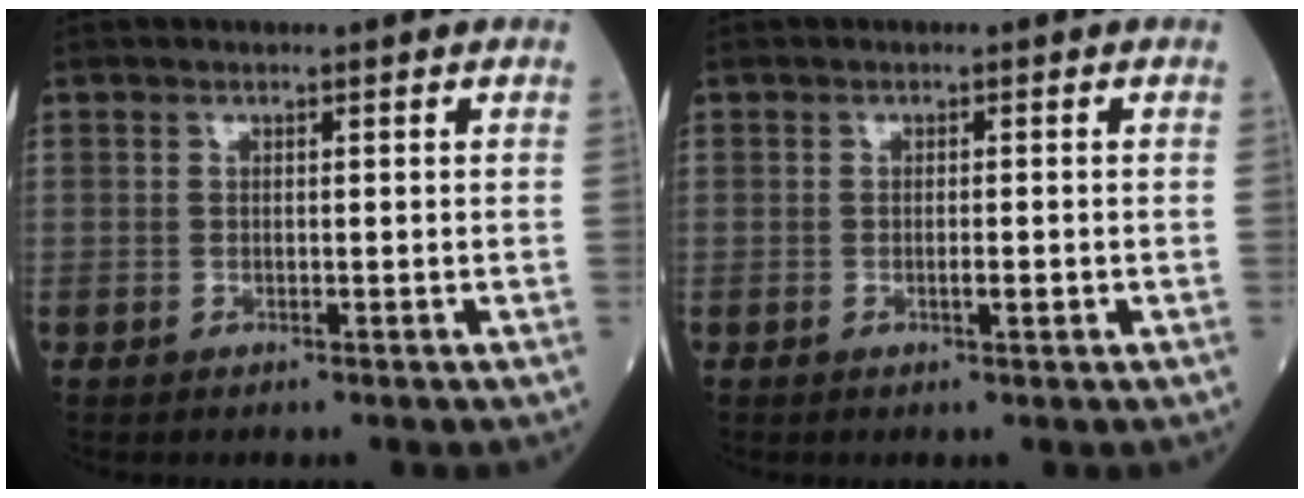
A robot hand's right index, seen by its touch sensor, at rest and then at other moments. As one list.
[{"total": 1.4, "force": [-0.3, 0.1, 1.4], "torque": [-0.026, -0.002, -0.004]}]